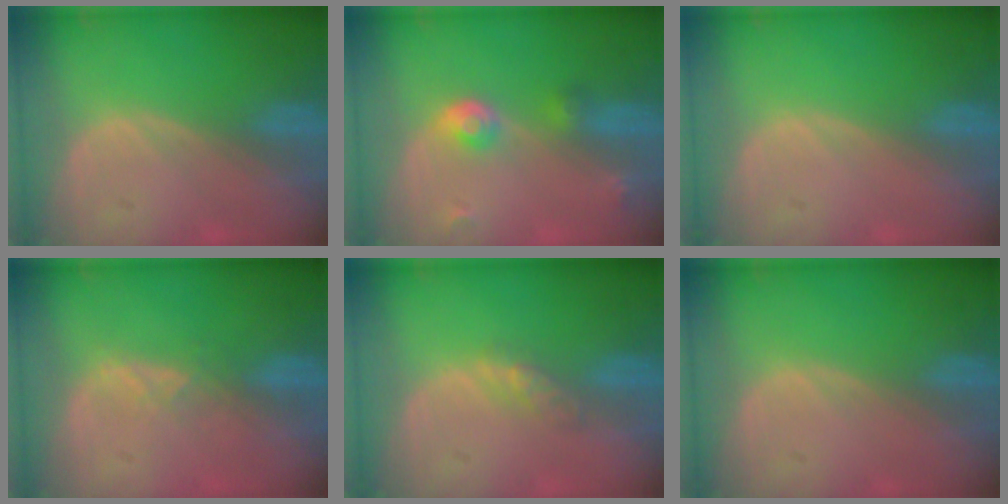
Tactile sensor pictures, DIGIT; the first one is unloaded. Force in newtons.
{"total": 4.0, "press": 3.9, "slide": 0.9}
{"total": 0.0}
{"total": 2.0, "press": 1.9, "slide": 0.7}
{"total": 2.8, "press": 2.5, "slide": 1.2}
{"total": 0.0}